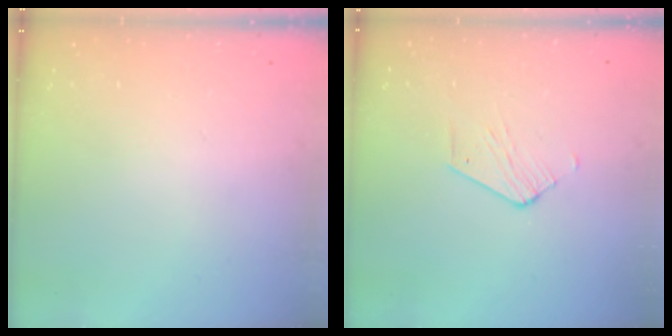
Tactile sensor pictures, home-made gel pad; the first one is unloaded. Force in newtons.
{"total": 2.5, "press": 2.5, "slide": 0.2}